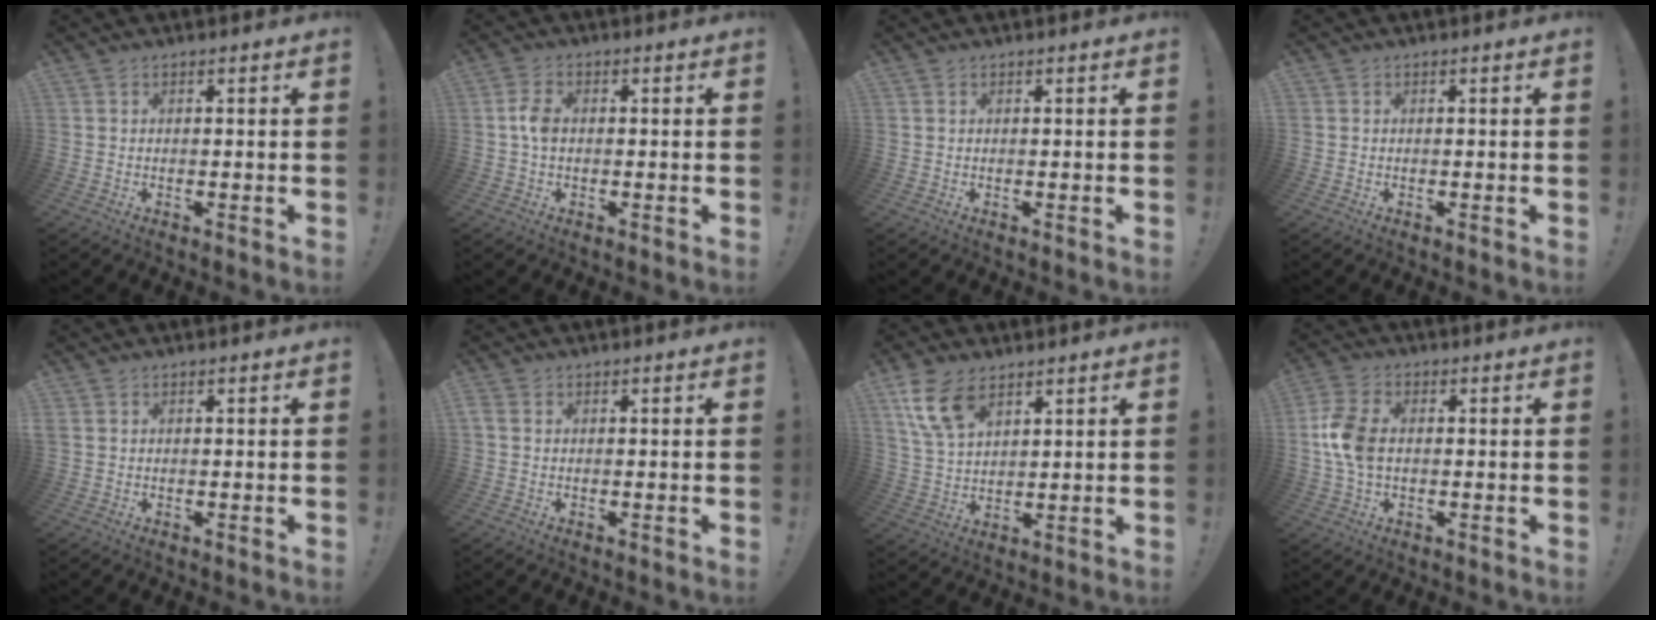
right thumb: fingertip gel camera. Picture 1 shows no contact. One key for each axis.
{"total": 4.6, "fx": -0.2, "fy": 2.8, "fz": 3.6, "tx": -0.066, "ty": 0.010, "tz": -0.005}
{"total": 0.0}
{"total": 0.0}
{"total": 1.1, "fx": 0.3, "fy": 0.9, "fz": 0.7, "tx": -0.018, "ty": 0.007, "tz": 0.007}
{"total": 0.8, "fx": -0.1, "fy": 0.5, "fz": 0.6, "tx": -0.019, "ty": 0.006, "tz": 0.001}
{"total": 10.9, "fx": 6.4, "fy": 5.7, "fz": 6.8, "tx": -0.125, "ty": -0.017, "tz": 0.126}
{"total": 9.5, "fx": -0.4, "fy": 6.3, "fz": 7.1, "tx": -0.158, "ty": 0.006, "tz": -0.006}